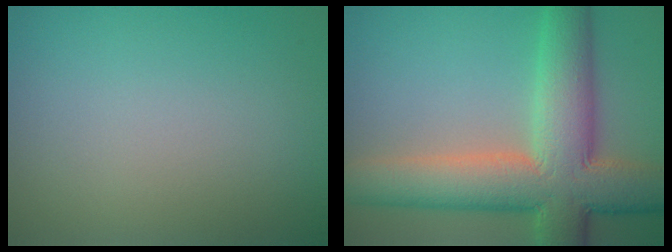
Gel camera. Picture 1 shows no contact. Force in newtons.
{"total": 10.9, "press": 10.9, "slide": 0.7}